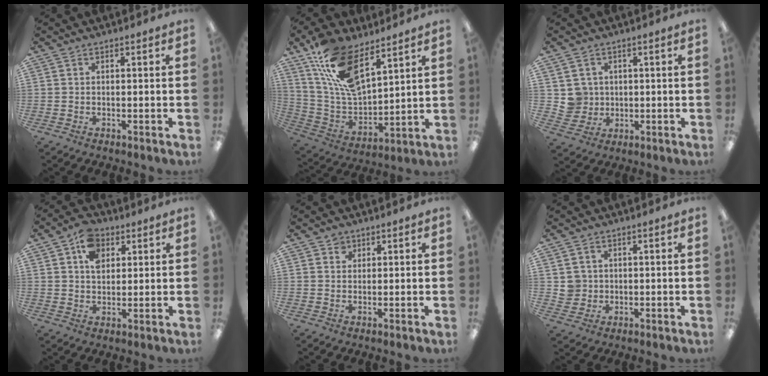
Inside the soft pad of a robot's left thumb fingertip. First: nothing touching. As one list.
[{"total": 16.9, "force": [10.3, 7.7, 11.0], "torque": [-0.222, -0.042, 0.191]}, {"total": 4.8, "force": [1.3, 4.7, 0.2], "torque": [-0.015, 0.007, 0.027]}, {"total": 8.0, "force": [3.6, 5.7, 4.3], "torque": [-0.066, 0.001, 0.063]}, {"total": 1.9, "force": [1.2, 1.4, 0.3], "torque": [0.000, -0.003, 0.022]}, {"total": 3.8, "force": [0.7, 3.7, 0.3], "torque": [-0.009, 0.006, 0.013]}]